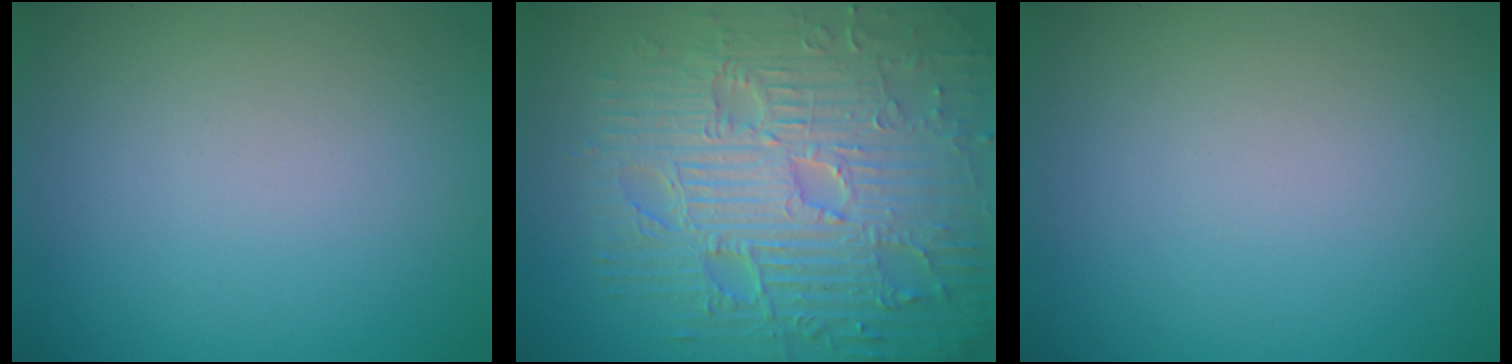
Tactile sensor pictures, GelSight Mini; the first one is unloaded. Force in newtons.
{"total": 11.7, "press": 7.6, "slide": 8.9}
{"total": 0.0}